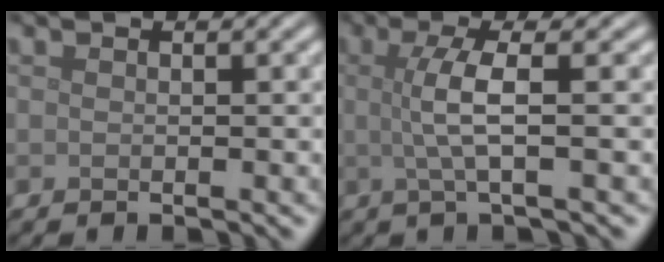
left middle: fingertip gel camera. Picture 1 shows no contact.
{"total": 3.7, "force": [0.2, 0.8, 3.6], "torque": [-0.070, 0.003, 0.001]}